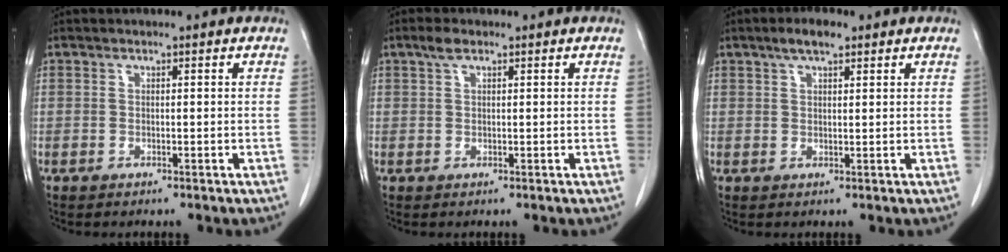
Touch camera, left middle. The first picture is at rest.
{"total": 1.7, "force": [1.1, 0.7, 1.2], "torque": [-0.026, 0.010, 0.021]}
{"total": 3.5, "force": [2.3, 1.1, 2.4], "torque": [-0.048, 0.009, 0.040]}